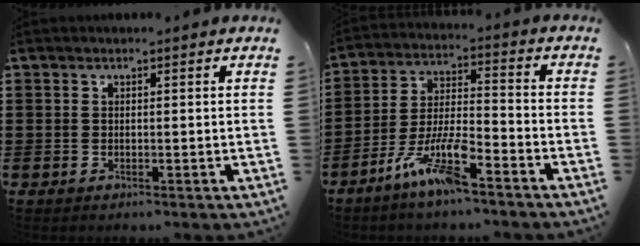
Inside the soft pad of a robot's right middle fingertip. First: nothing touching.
{"total": 9.0, "force": [-6.3, 1.6, 6.2], "torque": [-0.139, -0.005, -0.120]}